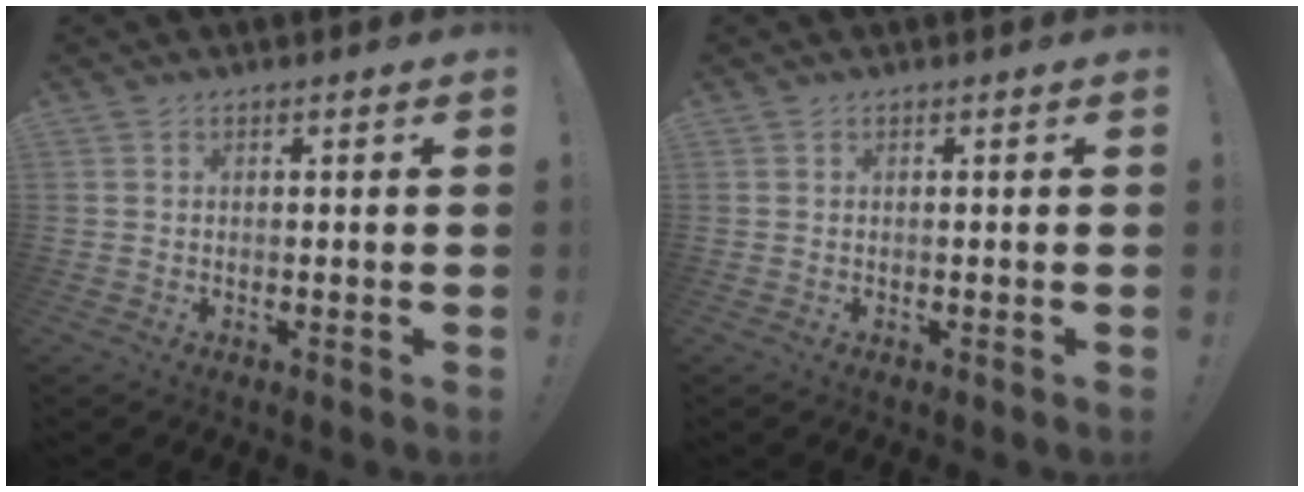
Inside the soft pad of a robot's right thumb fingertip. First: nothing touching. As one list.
[{"total": 0.0}]